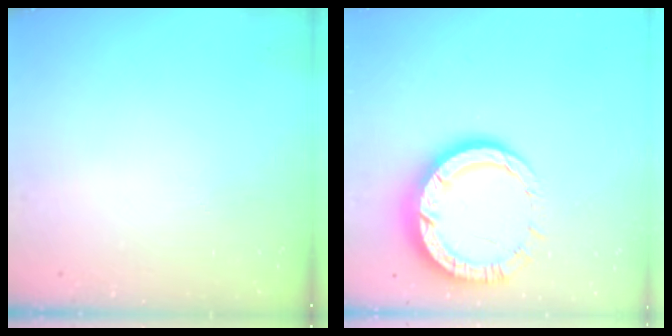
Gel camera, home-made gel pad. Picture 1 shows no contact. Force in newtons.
{"total": 14.0, "press": 13.9, "slide": 1.4}